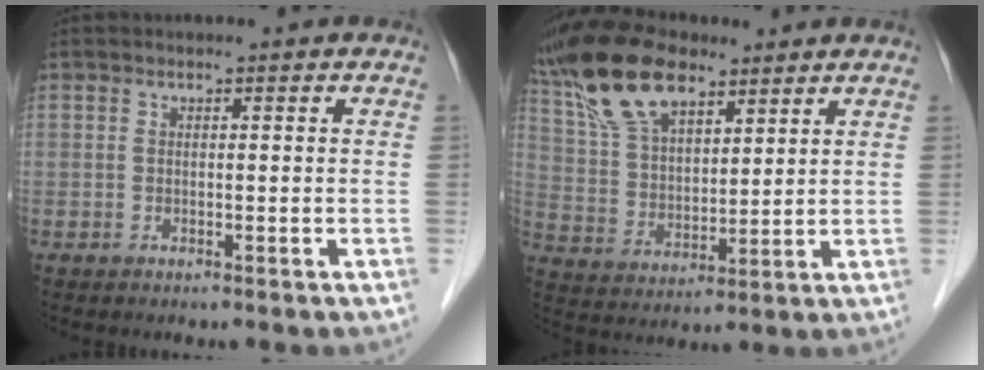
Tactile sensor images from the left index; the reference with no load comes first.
{"total": 13.7, "force": [9.5, 5.8, 7.9], "torque": [-0.171, 0.031, 0.185]}